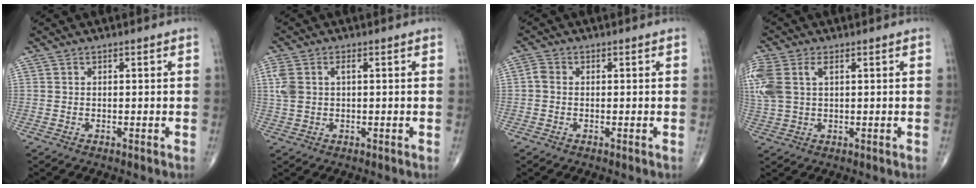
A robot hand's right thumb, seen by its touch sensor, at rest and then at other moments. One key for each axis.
{"total": 4.9, "fx": 1.0, "fy": 2.8, "fz": 3.8, "tx": -0.106, "ty": 0.015, "tz": 0.021}
{"total": 1.7, "fx": -0.2, "fy": 1.3, "fz": 1.1, "tx": -0.019, "ty": 0.002, "tz": -0.010}
{"total": 11.5, "fx": 3.2, "fy": 7.1, "fz": 8.4, "tx": -0.240, "ty": 0.013, "tz": 0.067}